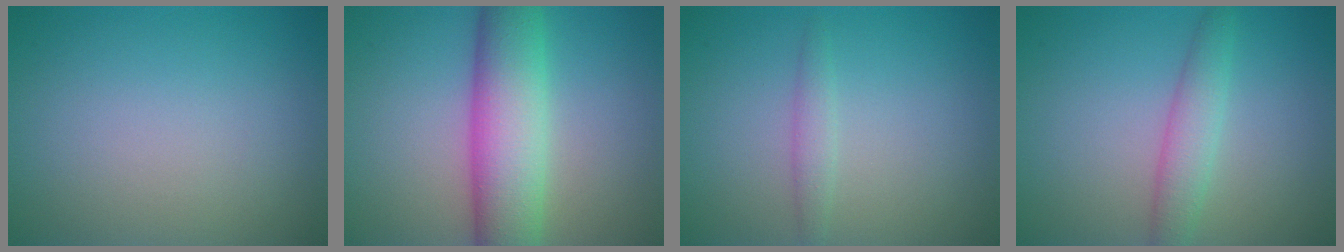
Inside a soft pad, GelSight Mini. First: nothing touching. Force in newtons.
{"total": 8.2, "press": 8.2, "slide": 0.2}
{"total": 1.4, "press": 1.4, "slide": 0.0}
{"total": 2.7, "press": 2.7, "slide": 0.1}